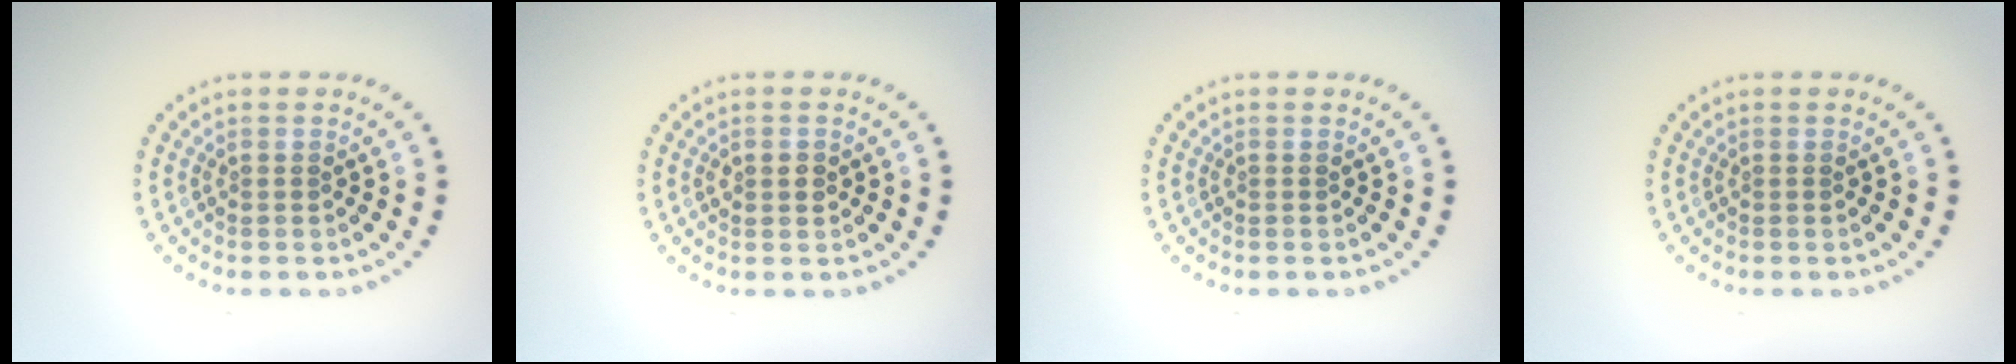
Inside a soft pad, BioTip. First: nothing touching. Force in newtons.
{"total": 1.6, "press": 1.6, "slide": 0.1}
{"total": 0.0}
{"total": 0.0}